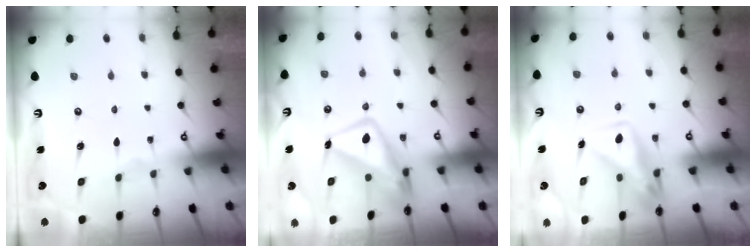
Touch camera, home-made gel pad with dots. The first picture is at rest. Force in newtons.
{"total": 11.9, "press": 11.8, "slide": 1.3}
{"total": 9.7, "press": 9.7, "slide": 0.5}